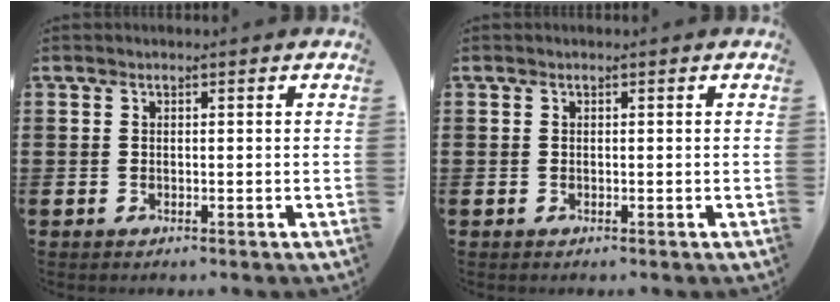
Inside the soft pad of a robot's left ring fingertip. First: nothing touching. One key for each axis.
{"total": 0.0}